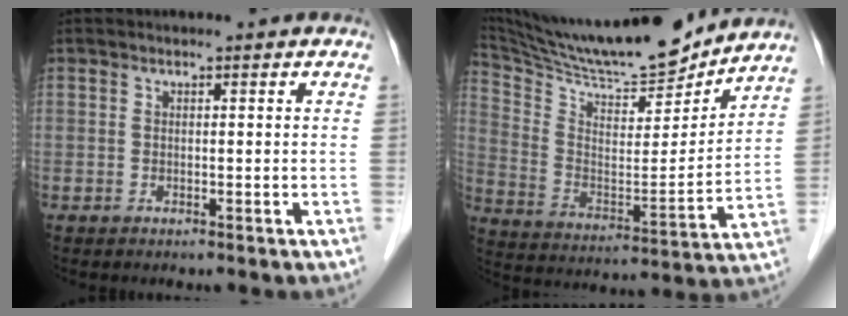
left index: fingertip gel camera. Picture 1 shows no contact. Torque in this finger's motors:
{"motor_torque": [0.11, -1.86, 0.41, 0.12]}